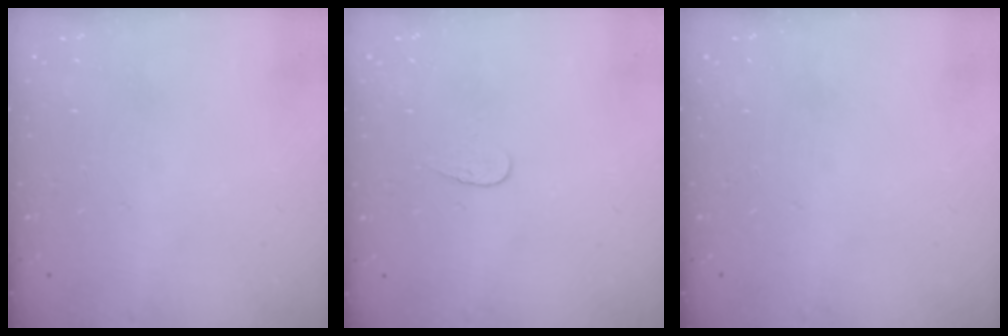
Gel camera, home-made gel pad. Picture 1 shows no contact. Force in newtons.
{"total": 4.3, "press": 4.3, "slide": 0.3}
{"total": 0.0}